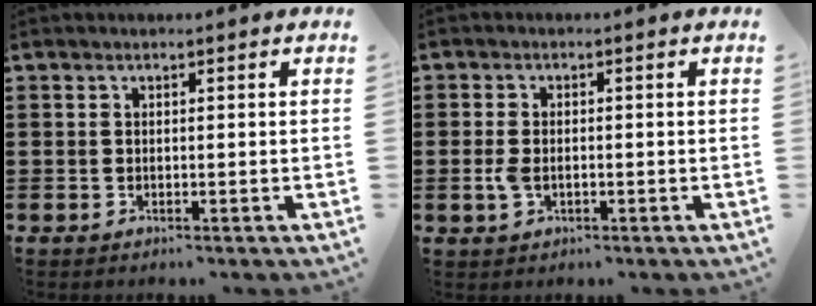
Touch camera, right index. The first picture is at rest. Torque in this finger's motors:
{"motor_torque": [-0.16, 0.25, -0.06, 0.00]}